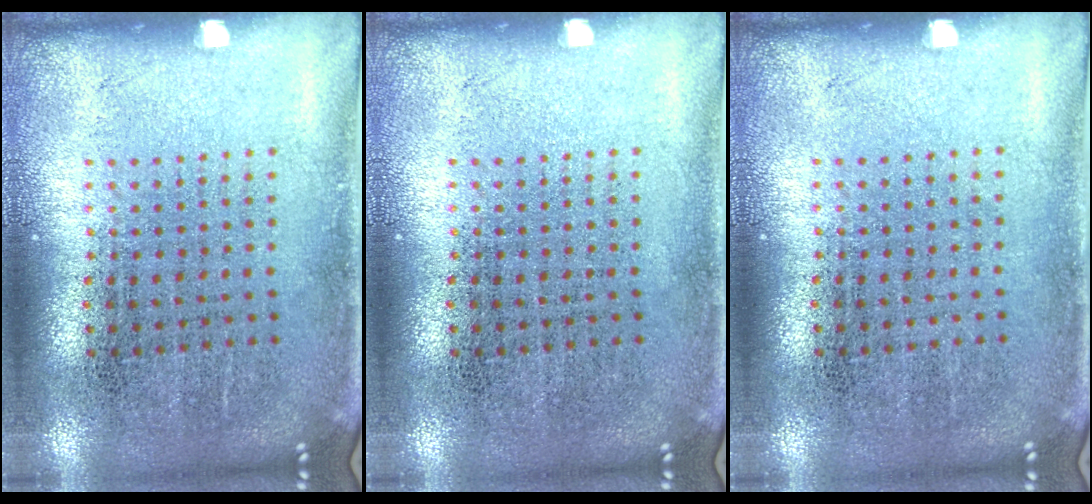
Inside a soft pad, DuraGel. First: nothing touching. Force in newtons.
{"total": 0.0}
{"total": 0.0}